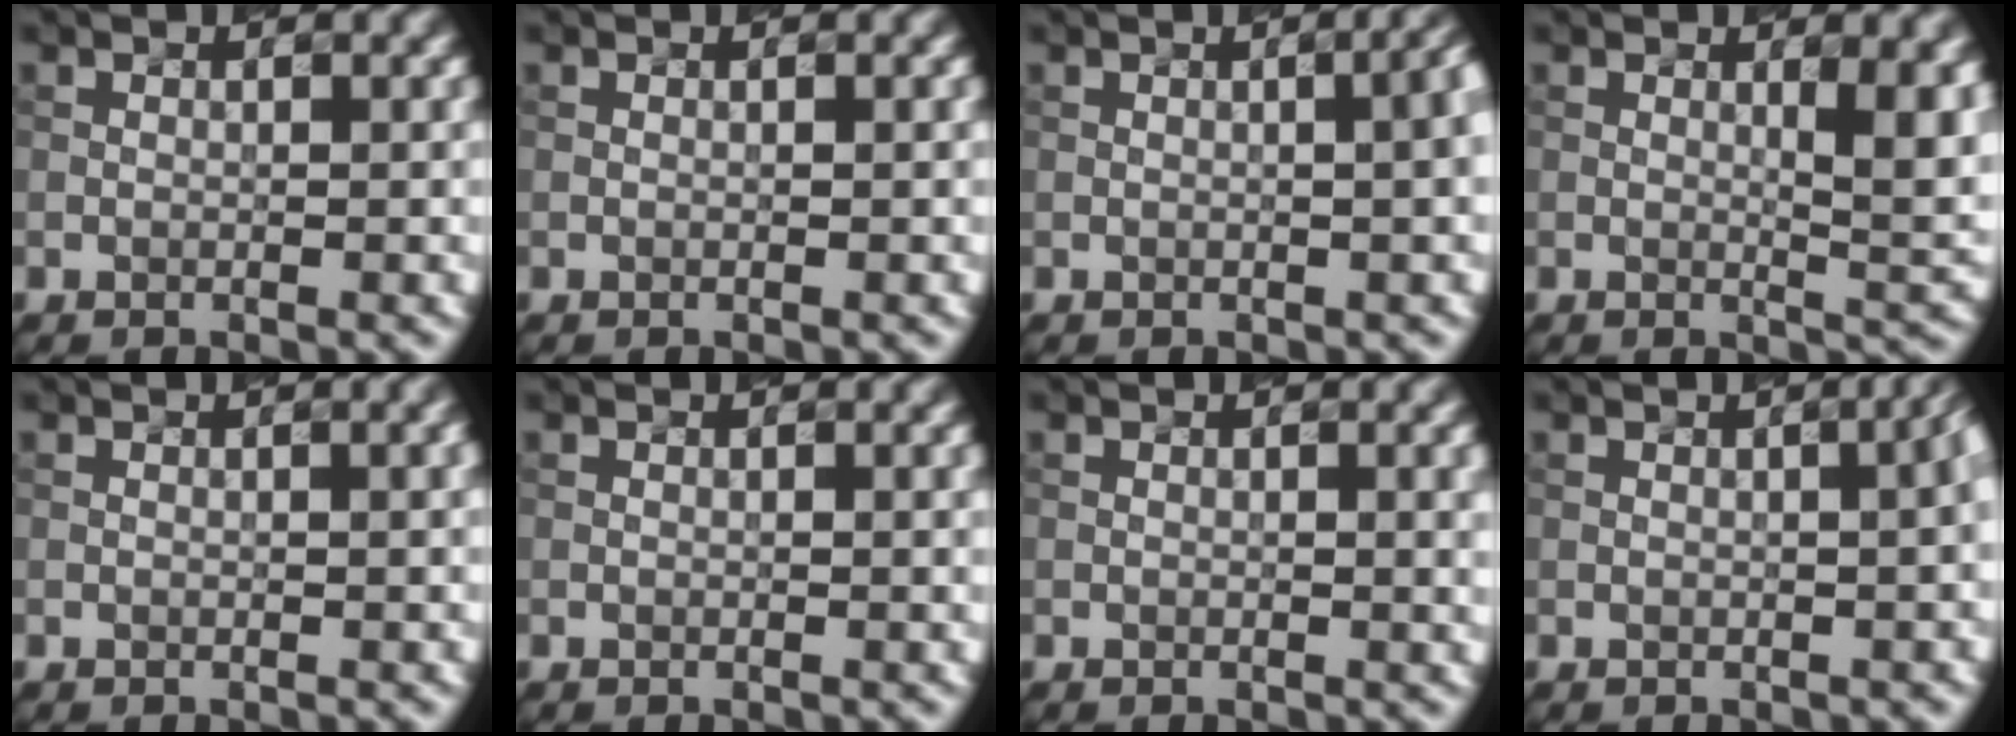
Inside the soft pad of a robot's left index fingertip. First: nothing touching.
{"total": 0.0}
{"total": 5.4, "force": [0.7, 2.6, 4.7], "torque": [-0.011, 0.037, -0.004]}
{"total": 4.7, "force": [1.1, 1.3, 4.4], "torque": [-0.050, -0.004, 0.025]}
{"total": 1.7, "force": [0.3, 0.5, 1.6], "torque": [-0.016, 0.007, 0.001]}
{"total": 0.7, "force": [0.1, 0.3, 0.7], "torque": [-0.006, 0.004, 0.001]}
{"total": 2.0, "force": [0.4, 0.6, 1.9], "torque": [-0.015, 0.006, 0.006]}
{"total": 4.5, "force": [0.5, 2.0, 4.0], "torque": [-0.007, 0.031, -0.002]}